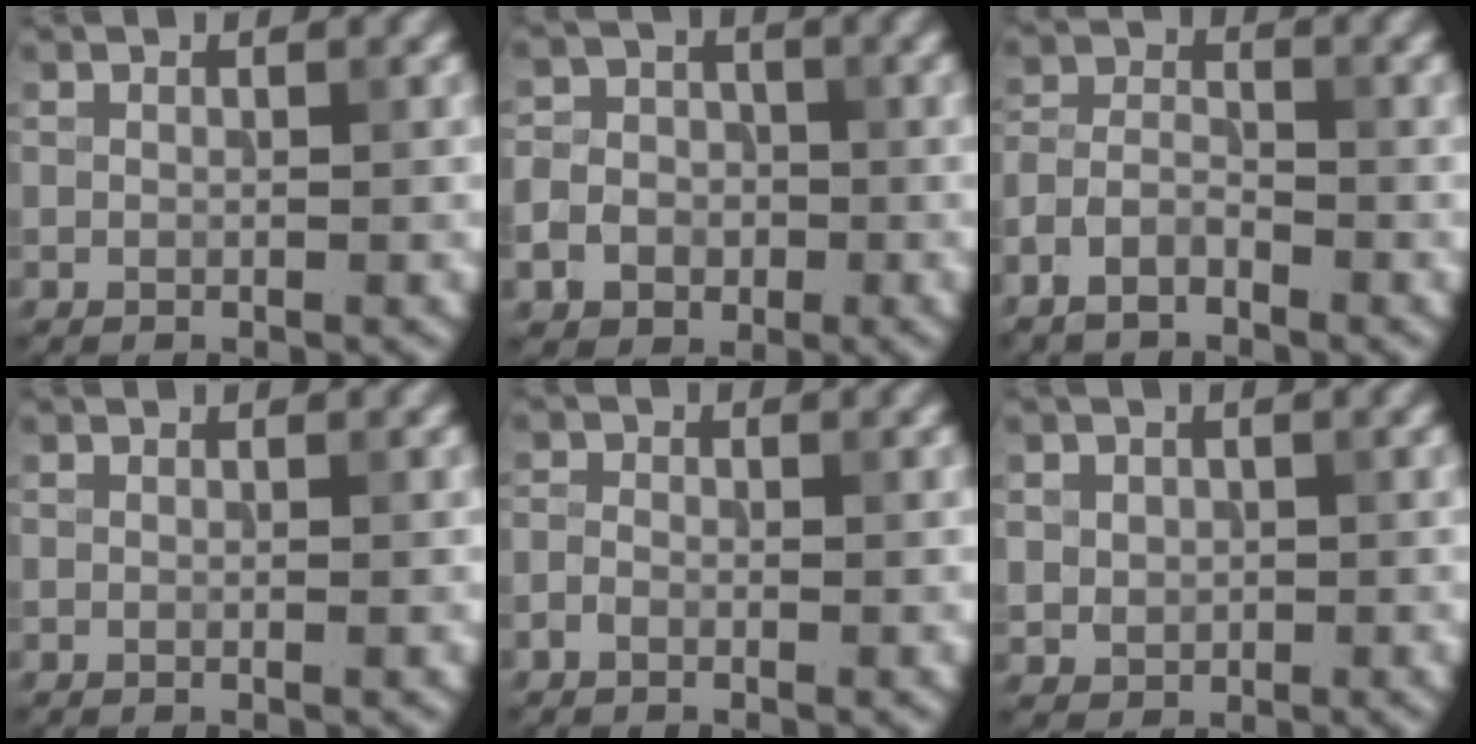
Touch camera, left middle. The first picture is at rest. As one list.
[{"total": 9.4, "force": [-3.9, 8.3, 2.4], "torque": [-0.053, -0.029, -0.093]}, {"total": 3.4, "force": [-2.4, 1.6, 1.8], "torque": [-0.034, 0.005, -0.057]}, {"total": 0.0}, {"total": 1.2, "force": [-0.7, 0.8, 0.5], "torque": [-0.010, 0.002, -0.019]}, {"total": 2.0, "force": [0.2, 1.9, 0.7], "torque": [-0.017, -0.006, 0.013]}]